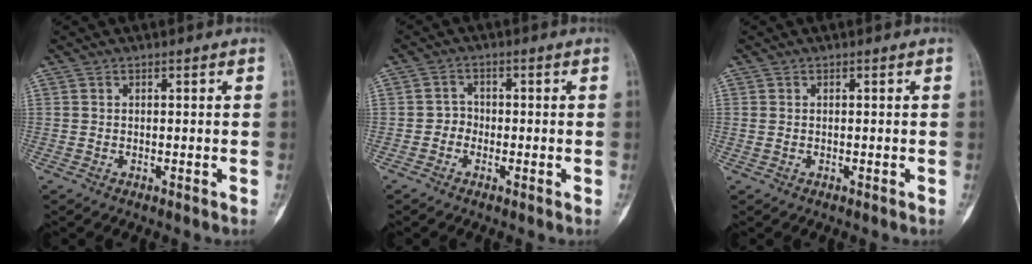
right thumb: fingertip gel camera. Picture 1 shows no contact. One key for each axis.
{"total": 2.3, "fx": -0.9, "fy": 2.0, "fz": 0.6, "tx": 0.004, "ty": 0.011, "tz": -0.026}
{"total": 0.6, "fx": 0.1, "fy": 0.4, "fz": 0.5, "tx": -0.017, "ty": 0.002, "tz": 0.005}